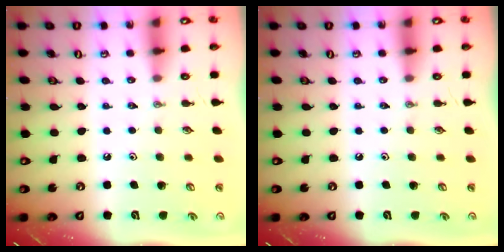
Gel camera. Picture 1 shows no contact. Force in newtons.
{"total": 0.0}